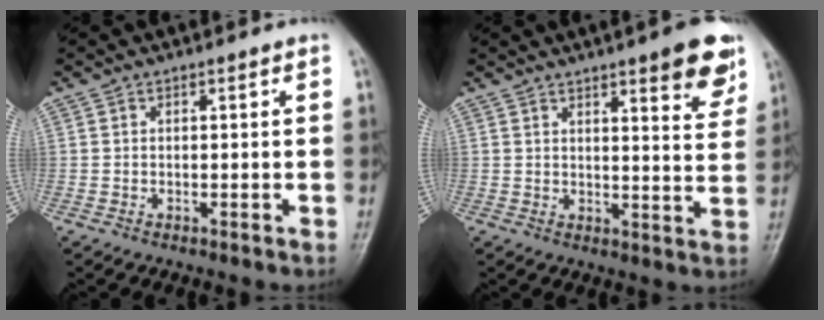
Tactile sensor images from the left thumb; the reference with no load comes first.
{"total": 10.1, "force": [6.2, 2.3, 7.7], "torque": [-0.075, -0.031, 0.077]}